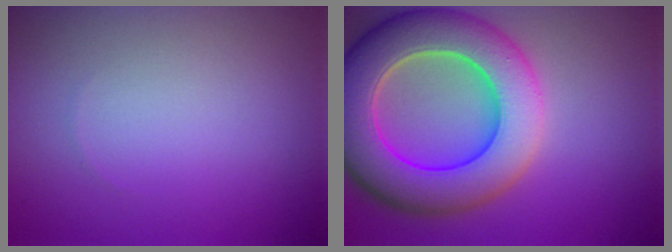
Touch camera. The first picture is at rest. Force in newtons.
{"total": 11.3, "press": 11.3, "slide": 0.8}